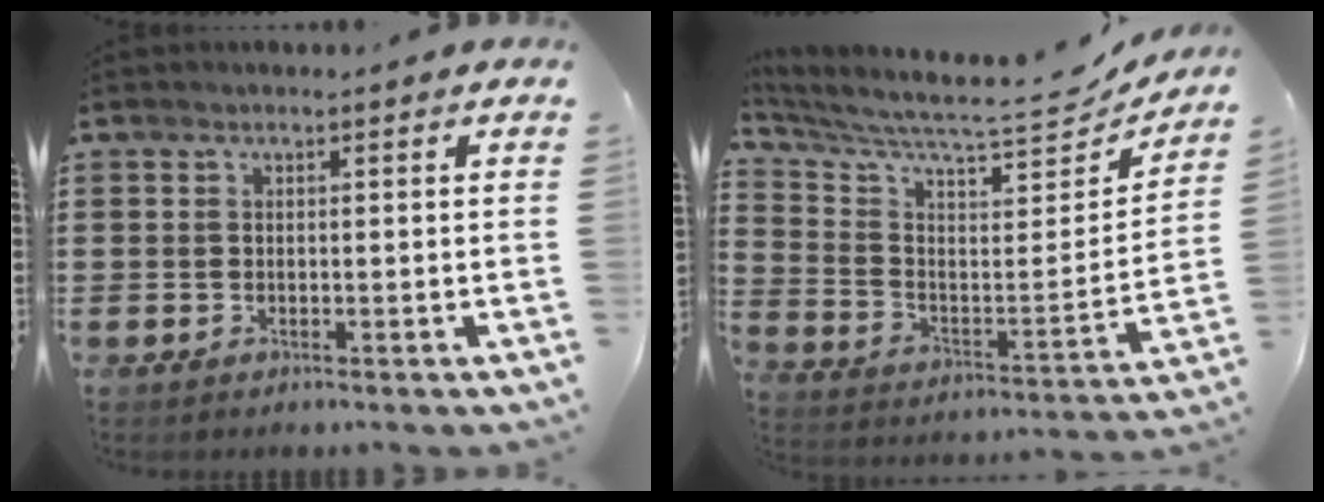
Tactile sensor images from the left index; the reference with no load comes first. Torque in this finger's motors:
{"motor_torque": [1.21, -0.93, 0.76, 0.15]}